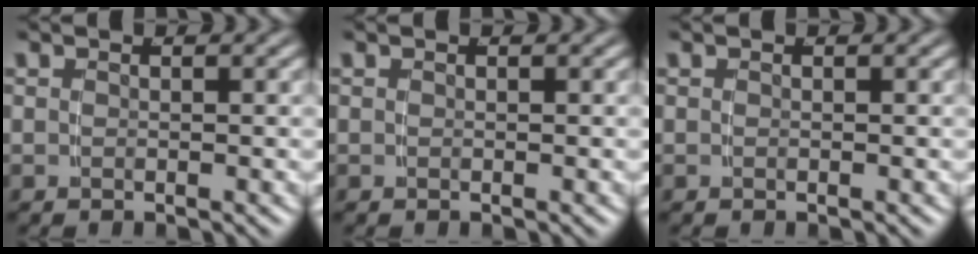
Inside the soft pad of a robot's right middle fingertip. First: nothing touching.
{"total": 0.0}
{"total": 0.0}